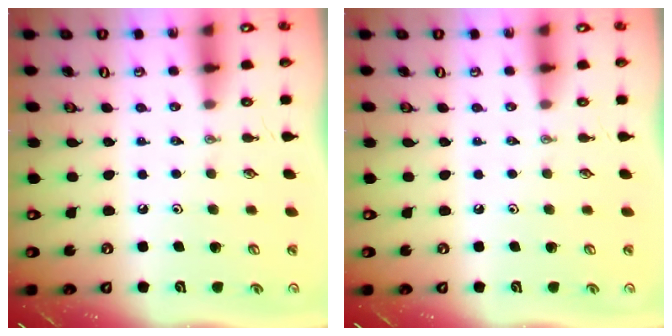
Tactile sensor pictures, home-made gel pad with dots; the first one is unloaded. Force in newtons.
{"total": 0.0}